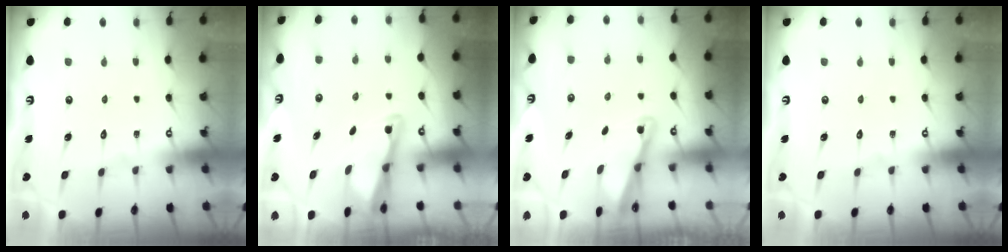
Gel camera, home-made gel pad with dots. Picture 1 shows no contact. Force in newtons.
{"total": 2.9, "press": 2.9, "slide": 0.2}
{"total": 1.9, "press": 1.9, "slide": 0.4}
{"total": 0.0}